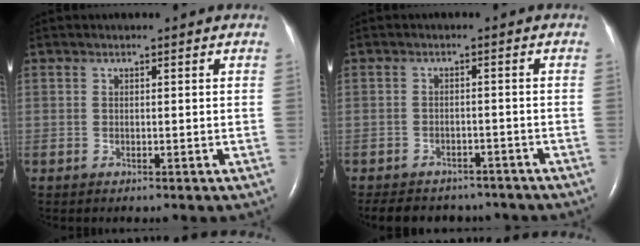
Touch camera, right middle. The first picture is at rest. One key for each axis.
{"total": 13.5, "fx": -11.6, "fy": 3.0, "fz": 6.2, "tx": -0.125, "ty": -0.022, "tz": -0.172}